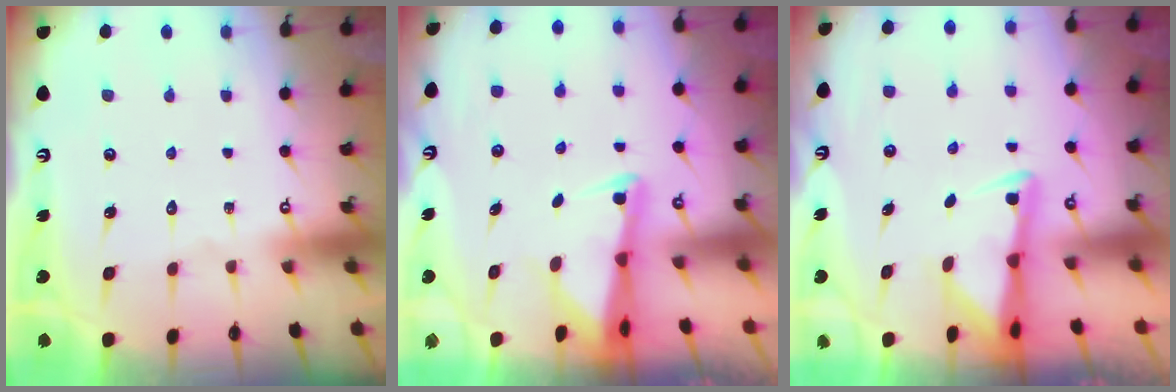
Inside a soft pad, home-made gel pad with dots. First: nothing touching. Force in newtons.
{"total": 2.6, "press": 2.6, "slide": 0.5}
{"total": 2.7, "press": 2.6, "slide": 0.7}